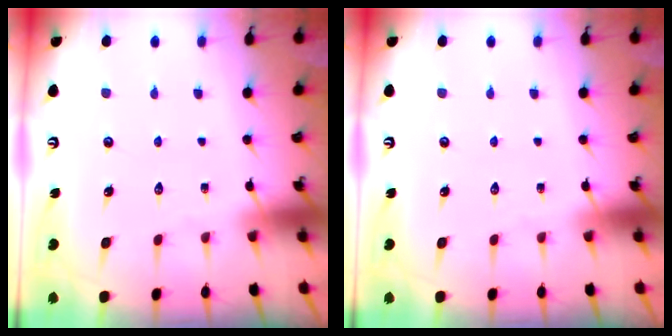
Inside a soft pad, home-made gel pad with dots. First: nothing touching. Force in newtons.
{"total": 0.0}